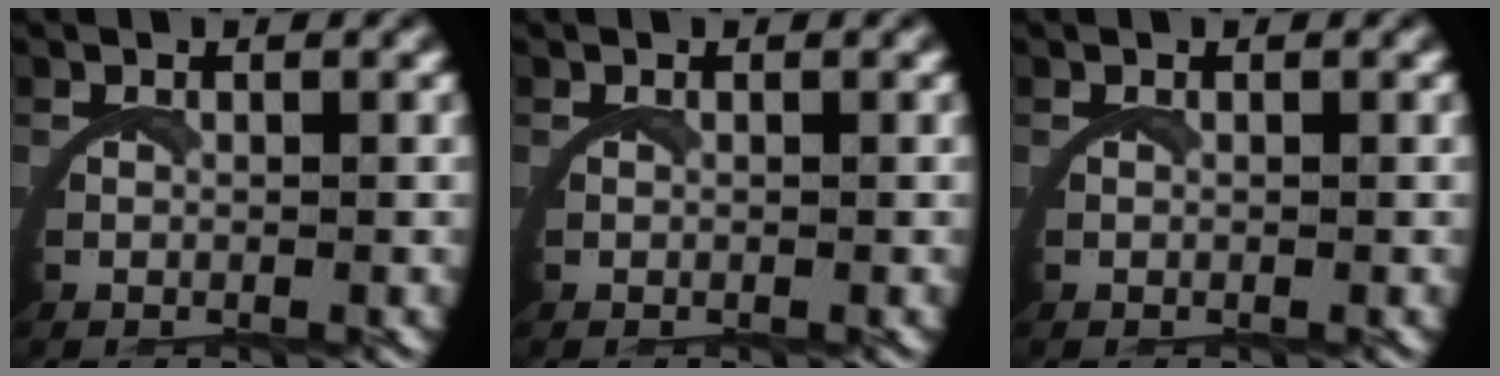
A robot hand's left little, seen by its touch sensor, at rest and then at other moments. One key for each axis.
{"total": 0.0}
{"total": 0.0}